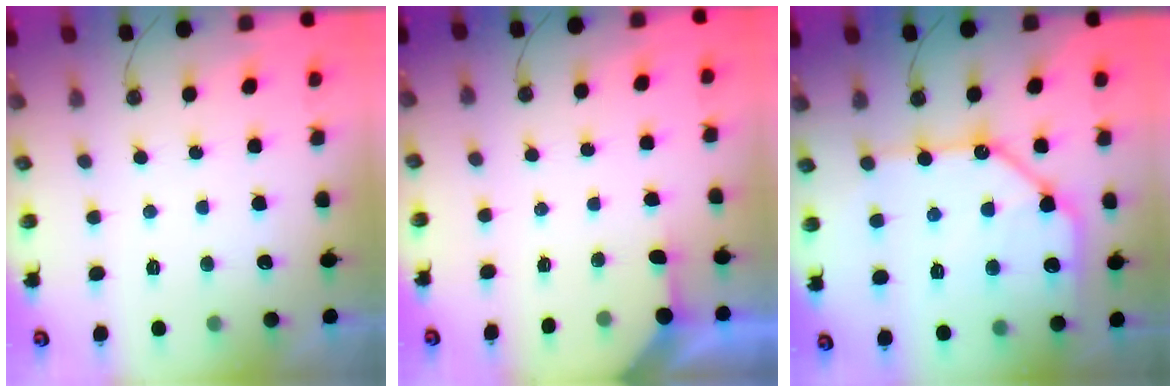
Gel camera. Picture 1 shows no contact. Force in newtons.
{"total": 2.2, "press": 2.2, "slide": 0.3}
{"total": 16.8, "press": 16.7, "slide": 1.9}